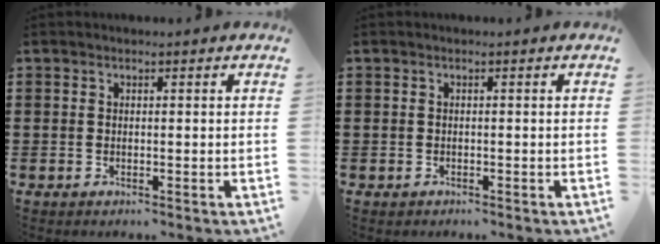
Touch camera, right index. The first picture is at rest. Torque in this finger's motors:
{"motor_torque": [0.12, 0.11, 0.02, 0.02]}